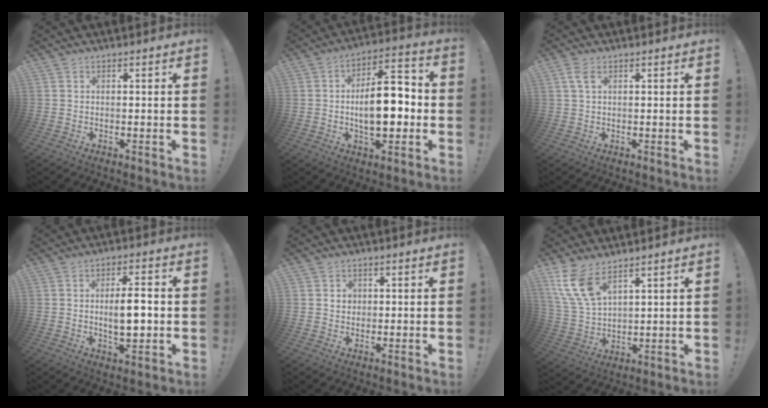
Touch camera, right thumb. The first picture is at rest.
{"total": 15.4, "force": [-1.7, 7.7, 13.2], "torque": [-0.206, 0.005, -0.038]}
{"total": 3.2, "force": [1.3, 1.6, 2.5], "torque": [-0.047, 0.001, 0.024]}
{"total": 8.5, "force": [-0.4, 3.1, 7.9], "torque": [-0.129, -0.002, -0.013]}
{"total": 2.7, "force": [0.6, 2.4, 1.0], "torque": [-0.011, 0.000, 0.009]}
{"total": 10.8, "force": [7.1, 4.4, 6.8], "torque": [-0.147, -0.031, 0.139]}